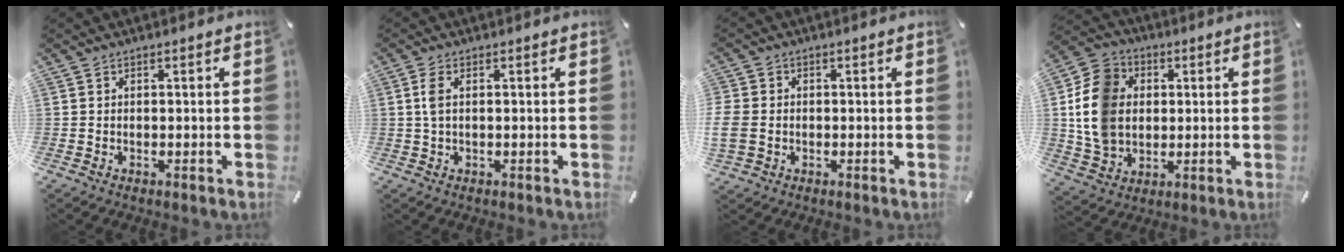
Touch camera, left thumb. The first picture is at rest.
{"total": 2.8, "force": [0.4, 1.0, 2.6], "torque": [-0.060, 0.001, 0.003]}
{"total": 4.7, "force": [-0.5, 4.2, 2.1], "torque": [-0.056, 0.004, -0.010]}
{"total": 13.4, "force": [0.9, 11.4, 7.0], "torque": [-0.168, 0.017, 0.016]}